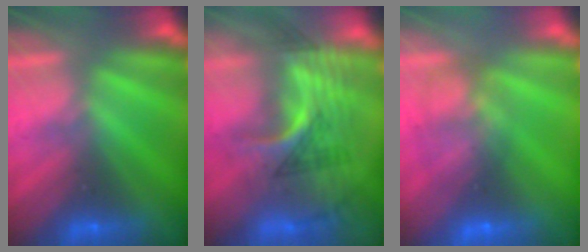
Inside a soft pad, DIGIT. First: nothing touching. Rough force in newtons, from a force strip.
{"total": 2.8}
{"total": 7.0}